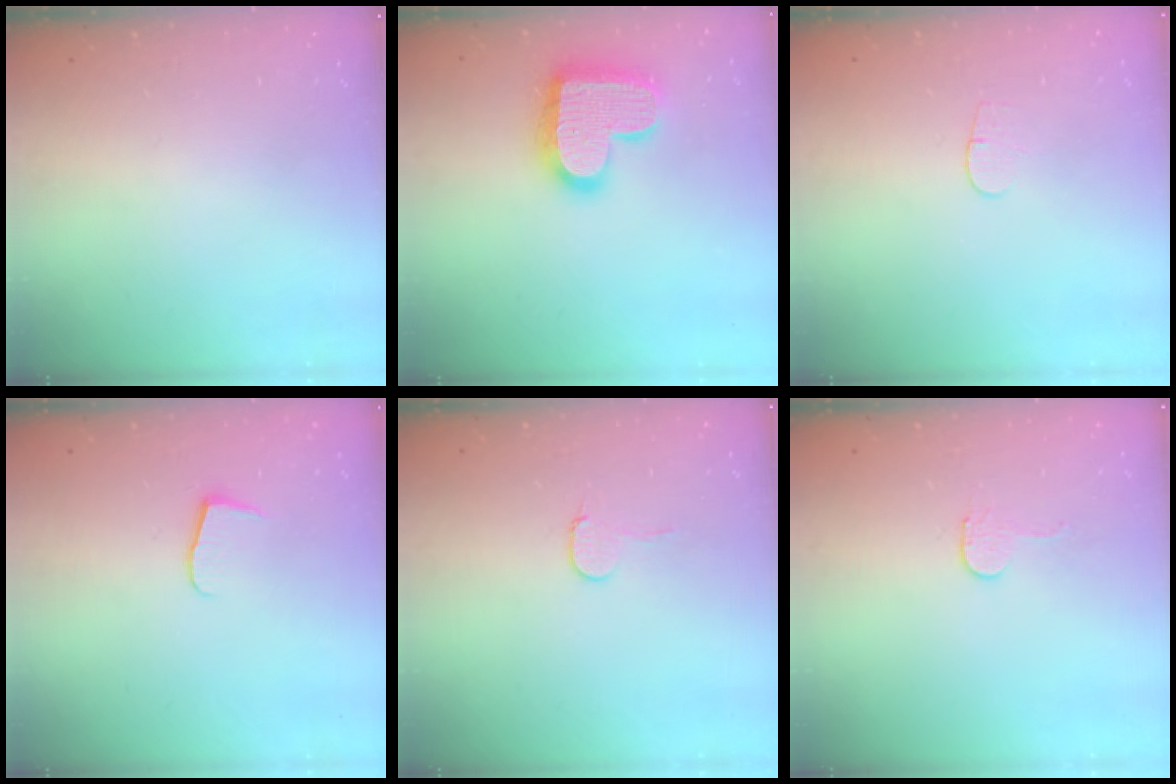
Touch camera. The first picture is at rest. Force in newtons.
{"total": 17.7, "press": 17.7, "slide": 1.2}
{"total": 3.6, "press": 3.6, "slide": 0.4}
{"total": 7.0, "press": 6.9, "slide": 0.5}
{"total": 5.9, "press": 5.9, "slide": 0.5}
{"total": 2.7, "press": 2.7, "slide": 0.2}